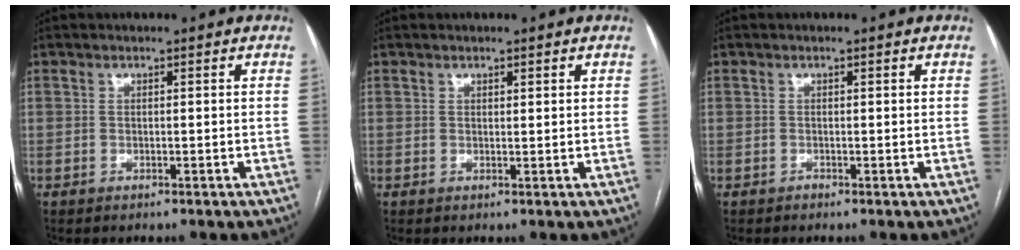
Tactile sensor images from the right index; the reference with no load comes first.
{"total": 0.8, "force": [0.6, 0.2, 0.4], "torque": [-0.009, -0.001, 0.008]}
{"total": 0.0}